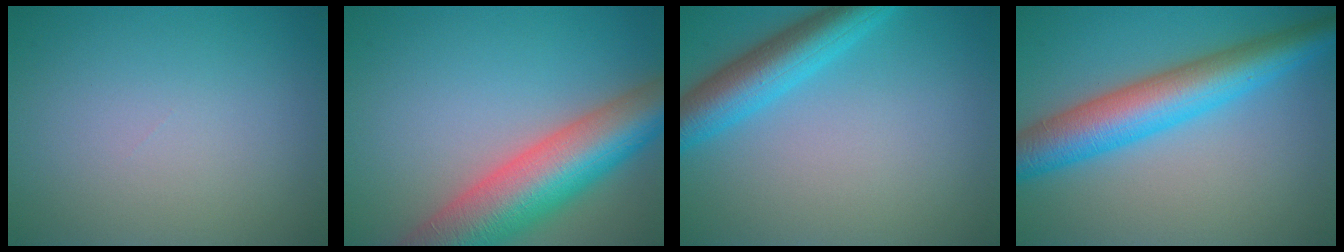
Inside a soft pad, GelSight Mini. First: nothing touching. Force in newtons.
{"total": 11.3, "press": 11.3, "slide": 0.6}
{"total": 5.7, "press": 5.7, "slide": 0.3}
{"total": 8.1, "press": 8.1, "slide": 0.1}